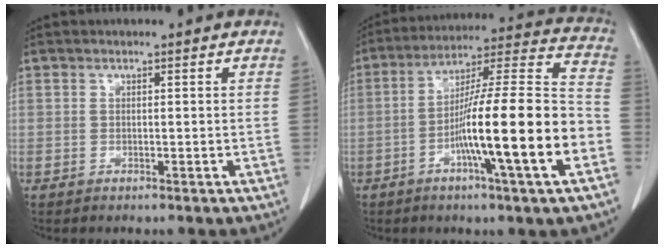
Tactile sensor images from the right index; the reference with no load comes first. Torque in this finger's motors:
{"motor_torque": [2.14, 0.00, 1.05, 0.21]}